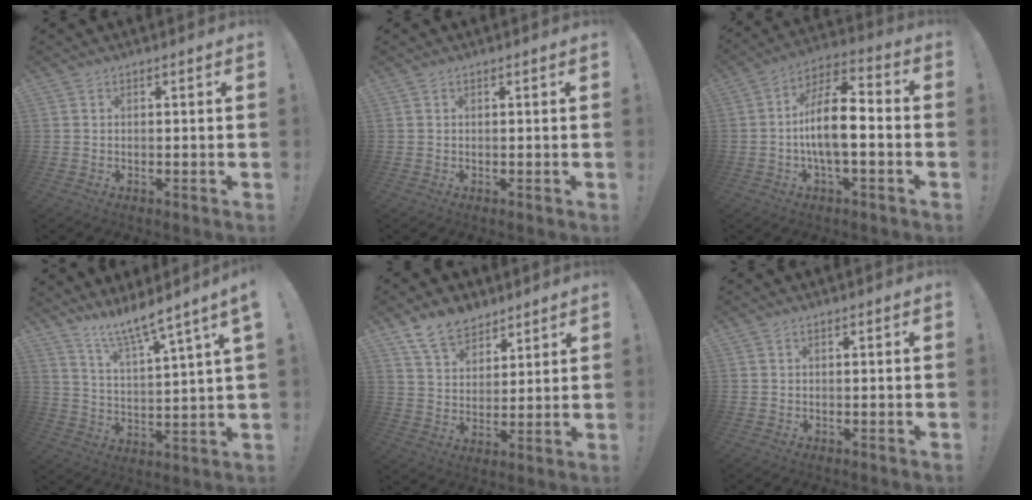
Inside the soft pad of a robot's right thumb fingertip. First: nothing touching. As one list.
[{"total": 0.0}, {"total": 13.5, "force": [-2.2, 5.2, 12.2], "torque": [-0.225, 0.010, -0.047]}, {"total": 9.1, "force": [7.6, 0.2, 4.9], "torque": [-0.090, -0.065, 0.124]}, {"total": 10.4, "force": [8.1, 5.8, 3.3], "torque": [-0.067, -0.048, 0.158]}, {"total": 0.0}]